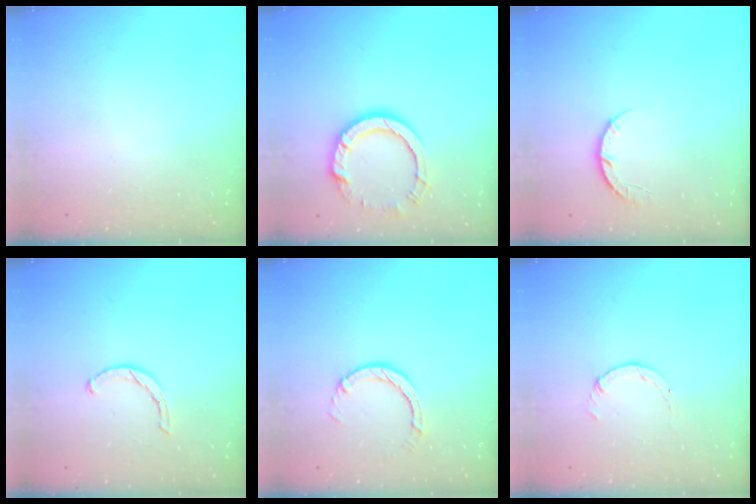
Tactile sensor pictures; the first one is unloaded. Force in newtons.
{"total": 10.8, "press": 10.7, "slide": 1.0}
{"total": 5.1, "press": 5.1, "slide": 0.7}
{"total": 1.9, "press": 1.9, "slide": 0.3}
{"total": 2.9, "press": 2.9, "slide": 0.5}
{"total": 0.7, "press": 0.7, "slide": 0.2}